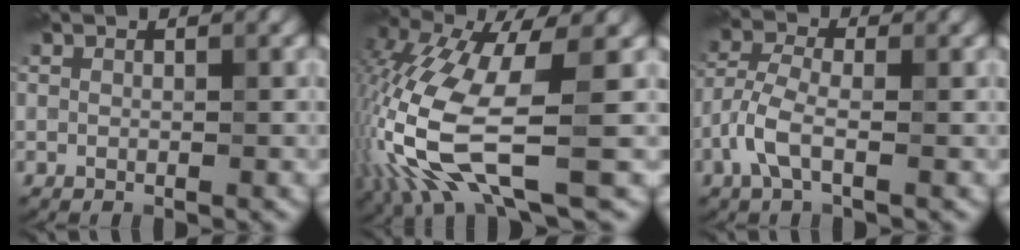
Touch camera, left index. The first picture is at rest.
{"total": 12.7, "force": [-3.4, 3.6, 11.7], "torque": [-0.286, -0.015, -0.062]}
{"total": 3.4, "force": [-1.7, 1.1, 2.7], "torque": [-0.070, 0.007, -0.043]}